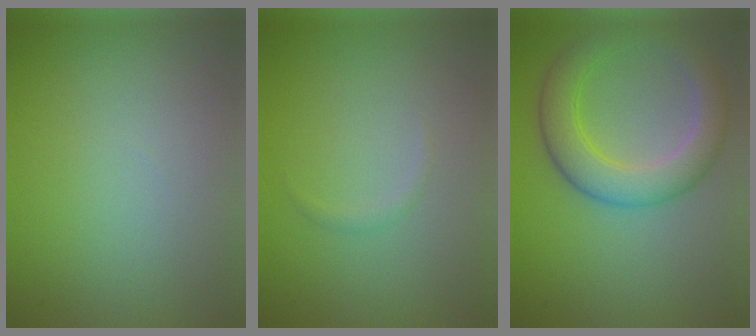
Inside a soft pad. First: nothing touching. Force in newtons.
{"total": 0.6, "press": 0.6, "slide": 0.0}
{"total": 5.6, "press": 5.6, "slide": 0.3}